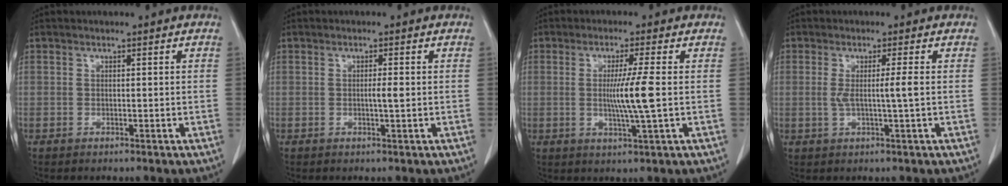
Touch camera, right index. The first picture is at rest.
{"total": 1.5, "force": [-0.1, -0.1, 1.5], "torque": [-0.028, -0.002, -0.003]}
{"total": 6.3, "force": [-0.1, -1.1, 6.2], "torque": [-0.115, -0.015, -0.001]}
{"total": 3.2, "force": [0.0, -0.7, 3.2], "torque": [-0.061, -0.005, 0.000]}